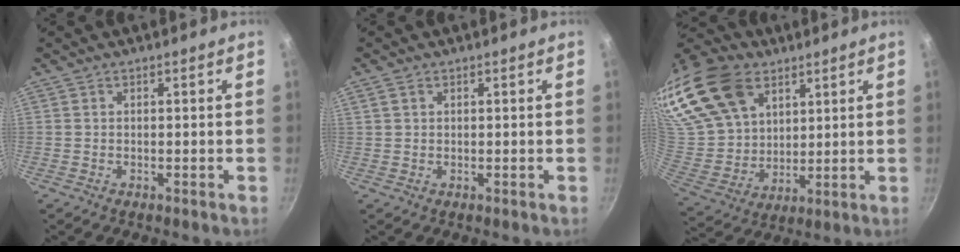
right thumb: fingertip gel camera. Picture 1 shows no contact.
{"total": 1.5, "force": [0.7, 1.1, 0.8], "torque": [-0.013, 0.001, 0.014]}
{"total": 26.0, "force": [14.0, 17.1, 13.6], "torque": [-0.288, -0.021, 0.271]}